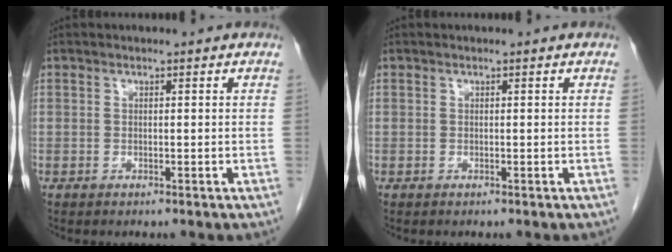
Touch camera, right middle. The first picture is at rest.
{"total": 0.0}